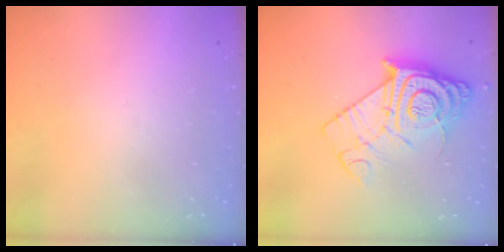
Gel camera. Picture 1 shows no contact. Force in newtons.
{"total": 14.9, "press": 14.8, "slide": 1.0}